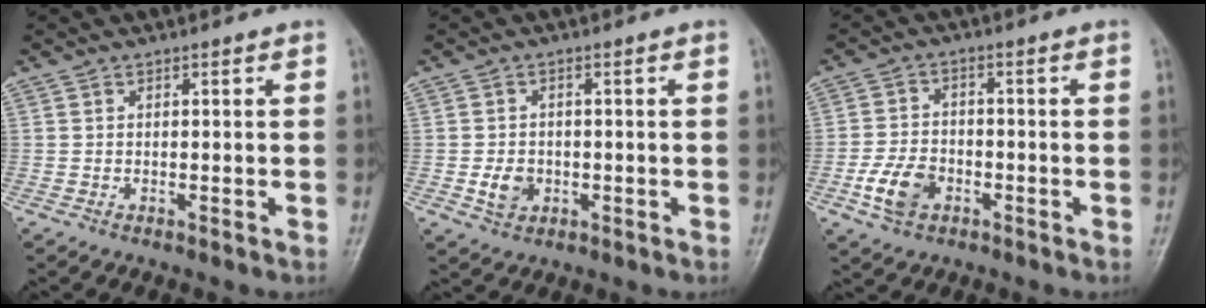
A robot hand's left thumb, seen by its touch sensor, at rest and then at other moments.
{"total": 4.0, "force": [-0.8, 3.2, 2.2], "torque": [-0.029, 0.002, -0.011]}
{"total": 6.9, "force": [-2.8, 4.7, 4.2], "torque": [-0.075, 0.012, -0.054]}